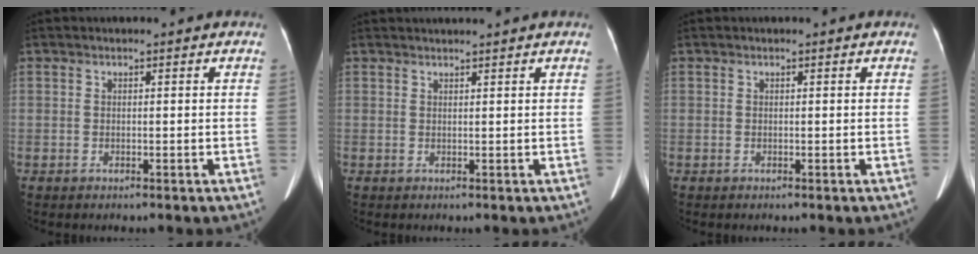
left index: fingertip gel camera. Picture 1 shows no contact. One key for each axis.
{"total": 2.9, "fx": 2.7, "fy": -0.5, "fz": 0.9, "tx": -0.009, "ty": 0.020, "tz": 0.041}
{"total": 0.0}